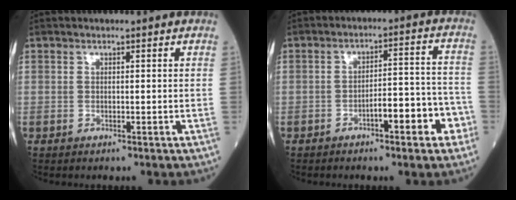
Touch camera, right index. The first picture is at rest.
{"total": 7.9, "force": [-3.9, 1.9, 6.6], "torque": [-0.083, 0.027, -0.052]}